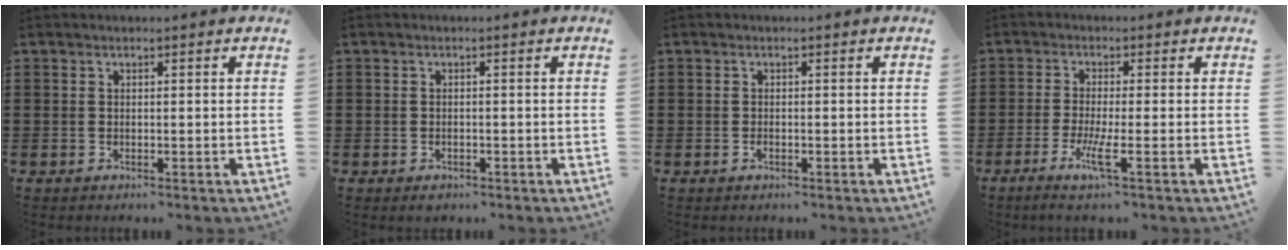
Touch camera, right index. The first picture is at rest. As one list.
[{"total": 0.6, "force": [-0.5, 0.2, 0.1], "torque": [-0.003, -0.001, -0.010]}, {"total": 0.7, "force": [-0.4, 0.2, 0.5], "torque": [-0.011, -0.004, -0.006]}, {"total": 4.6, "force": [-2.0, 0.2, 4.1], "torque": [-0.082, -0.014, -0.037]}]